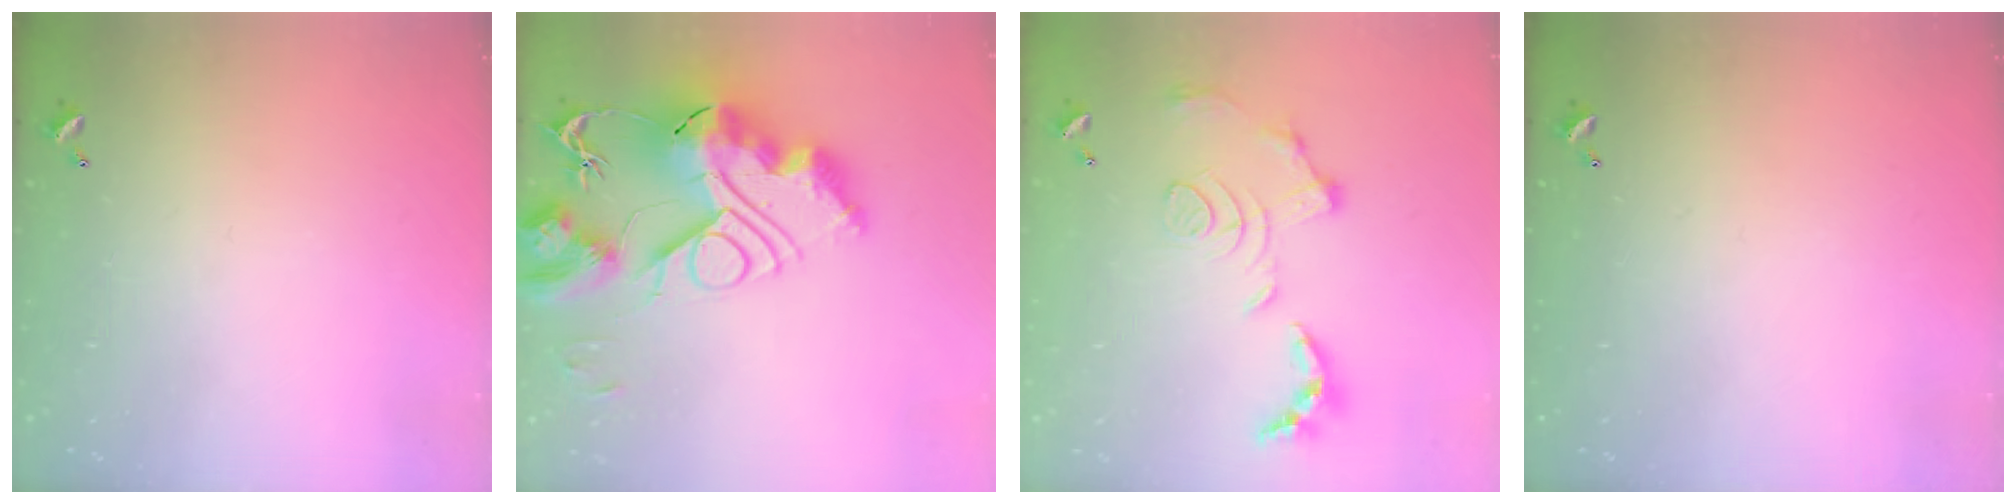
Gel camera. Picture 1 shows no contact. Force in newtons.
{"total": 0.7, "press": 0.7, "slide": 0.0}
{"total": 1.5, "press": 0.8, "slide": 1.3}
{"total": 0.0}